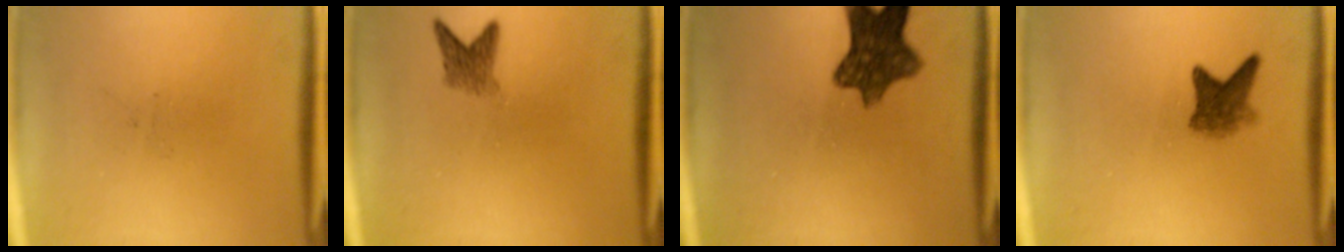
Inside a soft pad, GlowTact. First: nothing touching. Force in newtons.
{"total": 2.4}
{"total": 9.0}
{"total": 3.7}